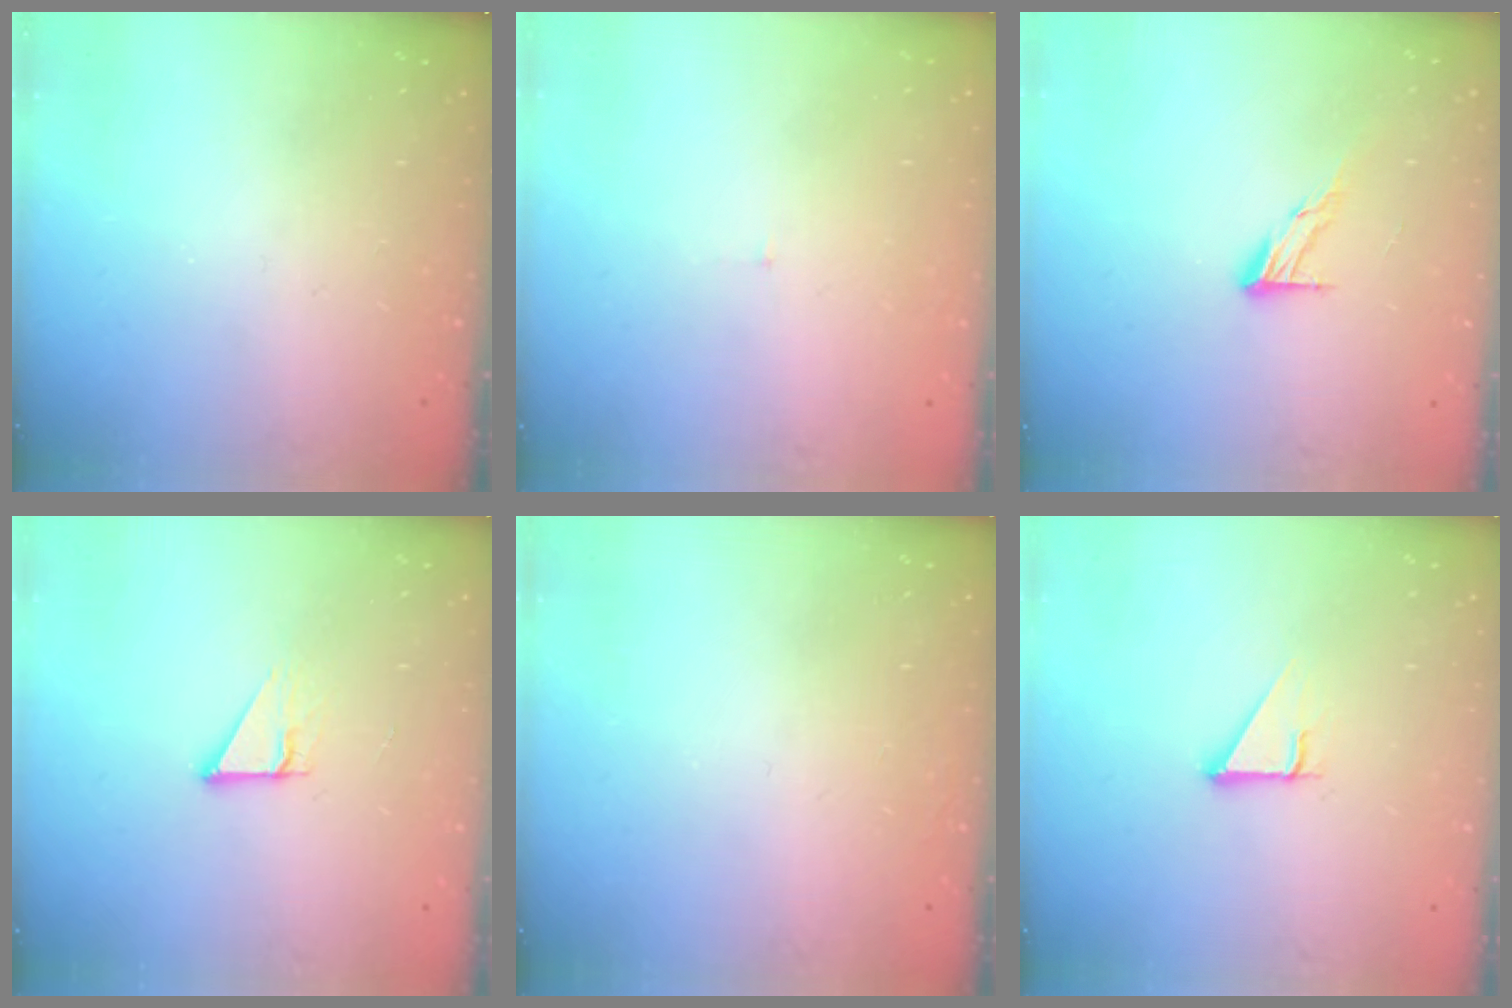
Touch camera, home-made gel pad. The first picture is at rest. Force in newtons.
{"total": 3.0, "press": 3.0, "slide": 0.2}
{"total": 7.3, "press": 7.3, "slide": 0.4}
{"total": 3.7, "press": 3.7, "slide": 0.2}
{"total": 1.5, "press": 1.5, "slide": 0.1}
{"total": 2.8, "press": 2.8, "slide": 0.0}